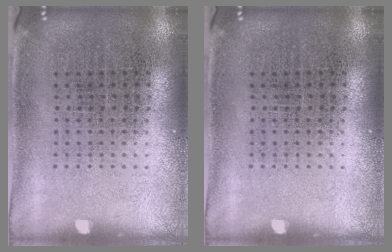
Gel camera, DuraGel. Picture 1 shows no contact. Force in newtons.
{"total": 0.0}